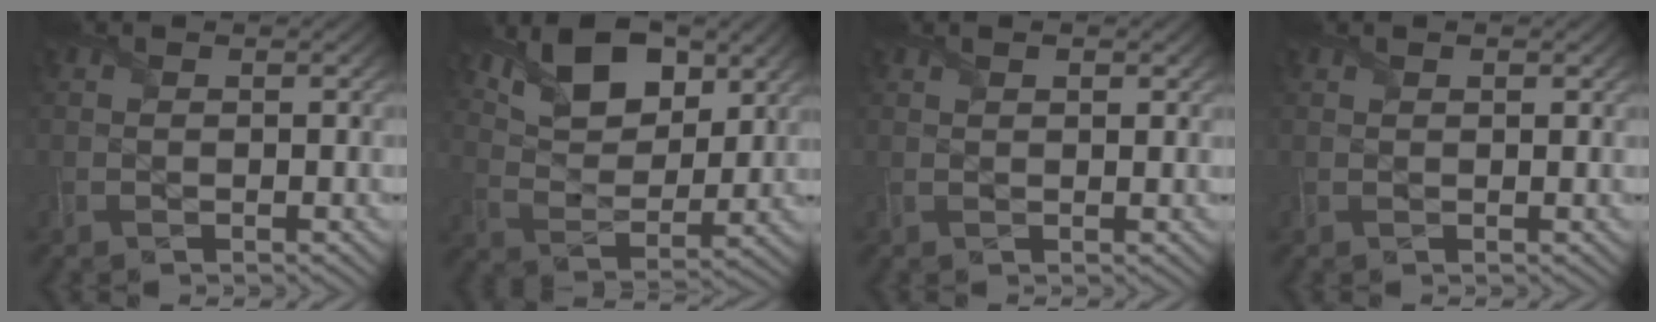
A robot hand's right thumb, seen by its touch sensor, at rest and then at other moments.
{"total": 10.9, "force": [6.5, 5.2, 7.0], "torque": [-0.144, 0.003, 0.112]}
{"total": 1.7, "force": [1.1, 0.6, 1.2], "torque": [-0.021, -0.002, 0.018]}
{"total": 1.1, "force": [0.8, 0.4, 0.7], "torque": [-0.016, -0.002, 0.013]}